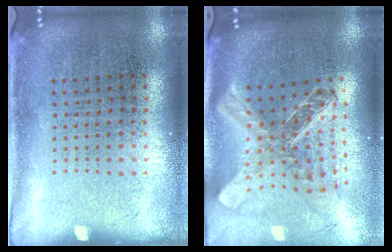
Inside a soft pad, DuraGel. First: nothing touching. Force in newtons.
{"total": 2.6, "press": 2.0, "slide": 1.6}